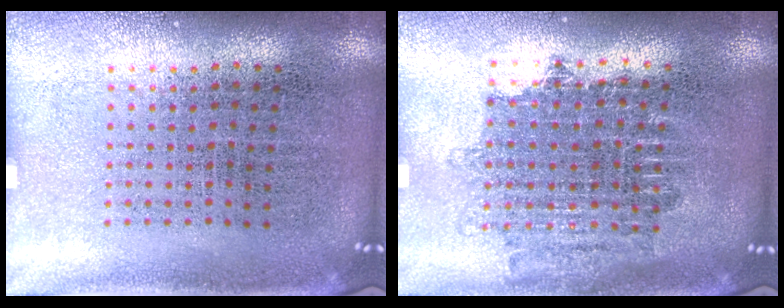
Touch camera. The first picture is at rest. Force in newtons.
{"total": 1.8, "press": 1.5, "slide": 1.0}